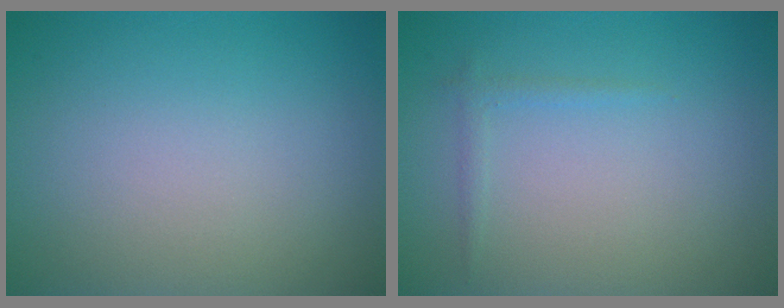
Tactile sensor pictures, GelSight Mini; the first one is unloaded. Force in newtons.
{"total": 0.9, "press": 0.9, "slide": 0.1}